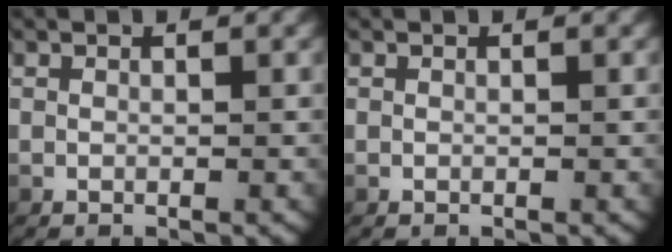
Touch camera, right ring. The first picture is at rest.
{"total": 0.0}